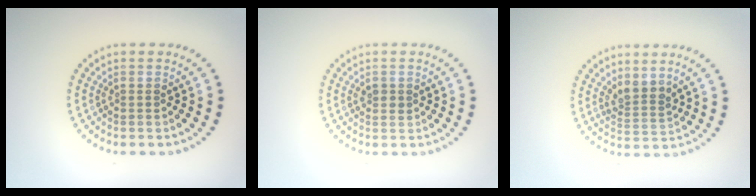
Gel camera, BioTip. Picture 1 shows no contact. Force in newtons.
{"total": 1.1, "press": 1.1, "slide": 0.1}
{"total": 2.3, "press": 1.8, "slide": 1.5}